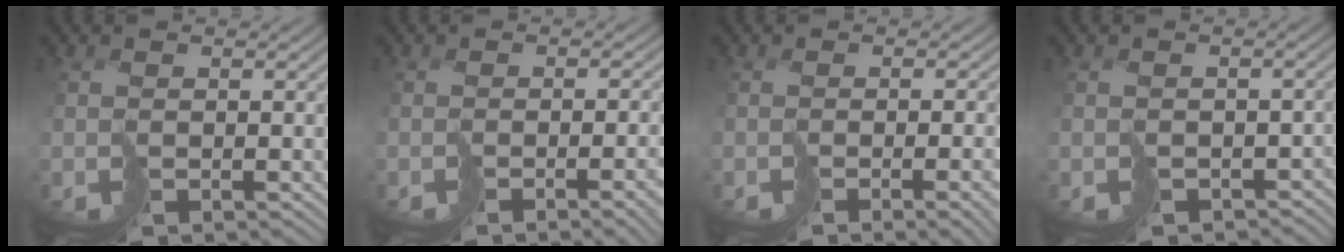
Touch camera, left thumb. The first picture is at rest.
{"total": 4.5, "force": [-2.8, 1.0, 3.4], "torque": [-0.038, -0.013, -0.032]}
{"total": 4.8, "force": [-2.5, 1.1, 3.9], "torque": [-0.045, -0.017, -0.025]}
{"total": 5.4, "force": [-2.8, 3.7, 2.7], "torque": [-0.037, -0.020, -0.029]}